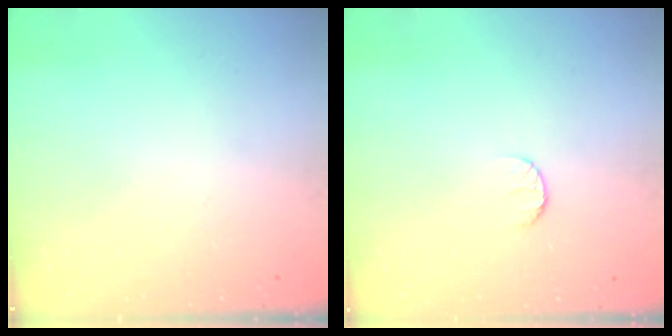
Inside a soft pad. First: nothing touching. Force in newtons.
{"total": 5.1, "press": 5.1, "slide": 0.5}